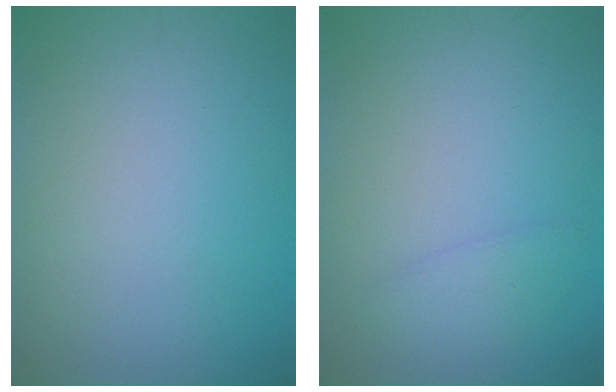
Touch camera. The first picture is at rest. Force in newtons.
{"total": 1.5, "press": 1.5, "slide": 0.2}